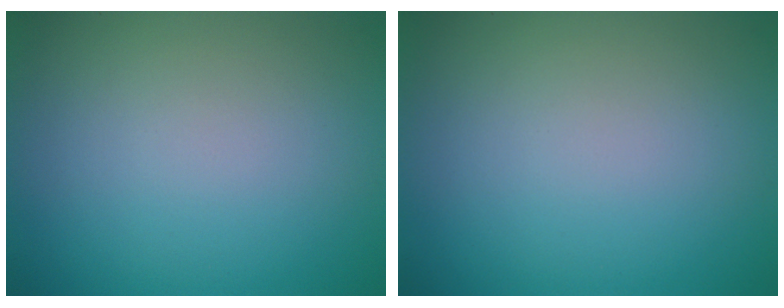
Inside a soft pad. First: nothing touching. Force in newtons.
{"total": 0.0}